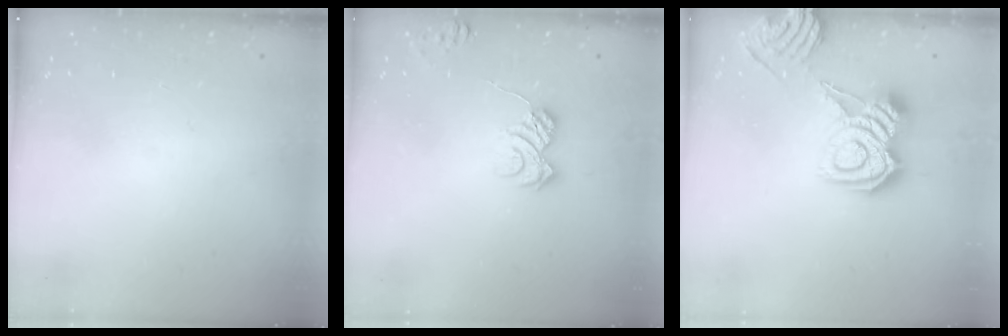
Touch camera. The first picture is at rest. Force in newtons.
{"total": 7.7, "press": 7.7, "slide": 0.9}
{"total": 9.6, "press": 9.5, "slide": 1.1}